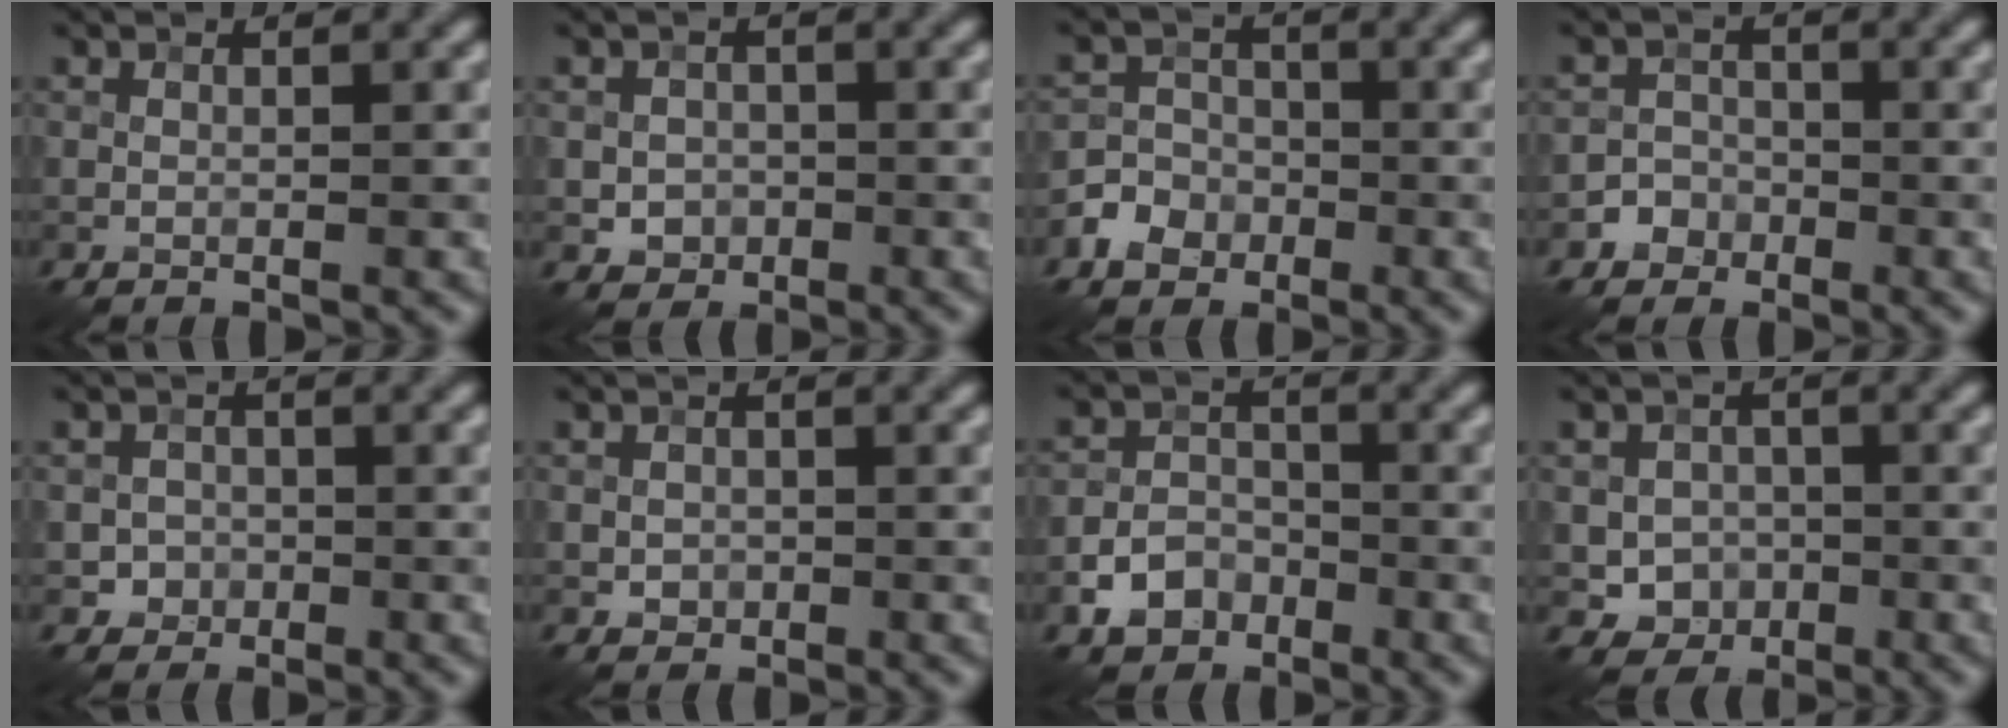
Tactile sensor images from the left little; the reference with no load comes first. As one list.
[{"total": 2.0, "force": [-0.5, 1.9, 0.6], "torque": [-0.005, -0.002, -0.012]}, {"total": 3.3, "force": [-1.7, 2.7, 0.8], "torque": [-0.008, 0.005, -0.040]}, {"total": 2.1, "force": [-1.2, 1.8, 0.0], "torque": [0.021, 0.007, -0.027]}, {"total": 1.7, "force": [-0.6, 1.6, 0.1], "torque": [0.012, 0.002, -0.011]}, {"total": 1.2, "force": [-0.3, 1.1, 0.4], "torque": [-0.003, -0.002, -0.007]}, {"total": 3.6, "force": [-2.0, 2.7, 1.3], "torque": [-0.022, 0.000, -0.037]}, {"total": 3.1, "force": [-0.7, 2.8, 0.9], "torque": [-0.004, -0.001, -0.015]}]